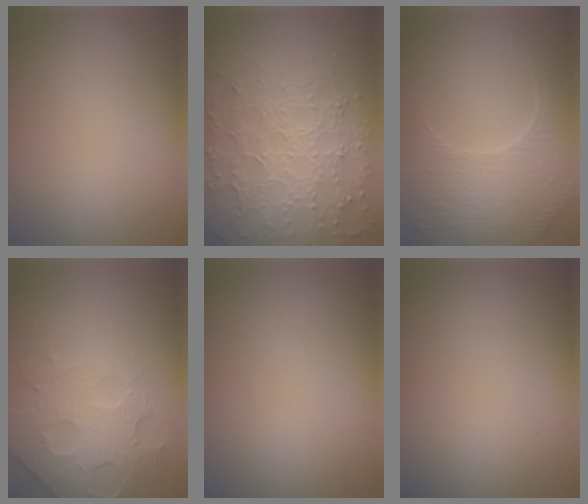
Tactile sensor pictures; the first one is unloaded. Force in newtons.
{"total": 7.7, "press": 5.7, "slide": 5.1}
{"total": 5.1, "press": 3.7, "slide": 3.5}
{"total": 4.4, "press": 4.2, "slide": 1.4}
{"total": 0.0}
{"total": 0.0}